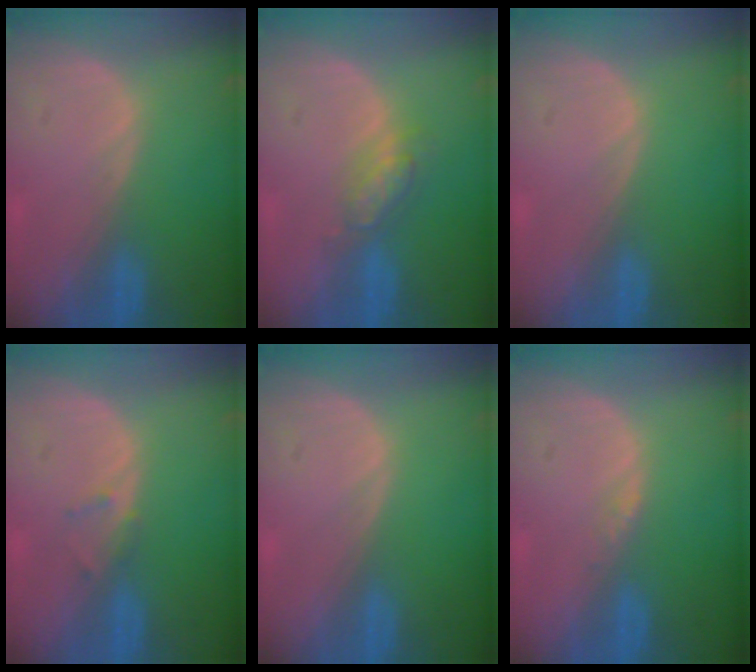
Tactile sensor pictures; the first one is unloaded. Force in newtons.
{"total": 4.6, "press": 4.1, "slide": 2.2}
{"total": 0.0}
{"total": 1.3, "press": 1.1, "slide": 0.8}
{"total": 0.0}
{"total": 0.8, "press": 0.8, "slide": 0.1}